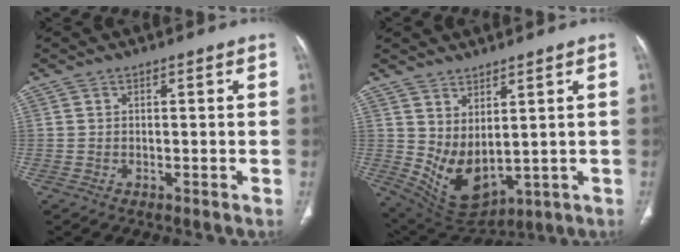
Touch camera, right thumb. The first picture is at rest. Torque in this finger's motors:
{"motor_torque": [-0.54, 0.97, 0.53, 0.93, 0.26]}